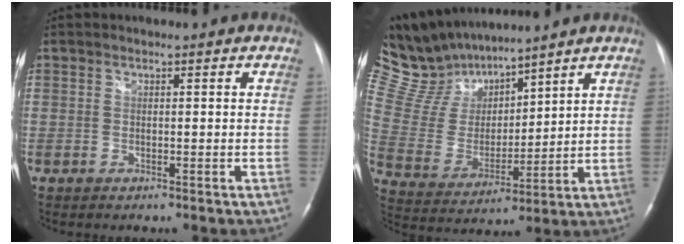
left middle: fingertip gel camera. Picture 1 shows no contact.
{"total": 12.8, "force": [11.9, 3.5, 3.5], "torque": [-0.092, 0.017, 0.246]}